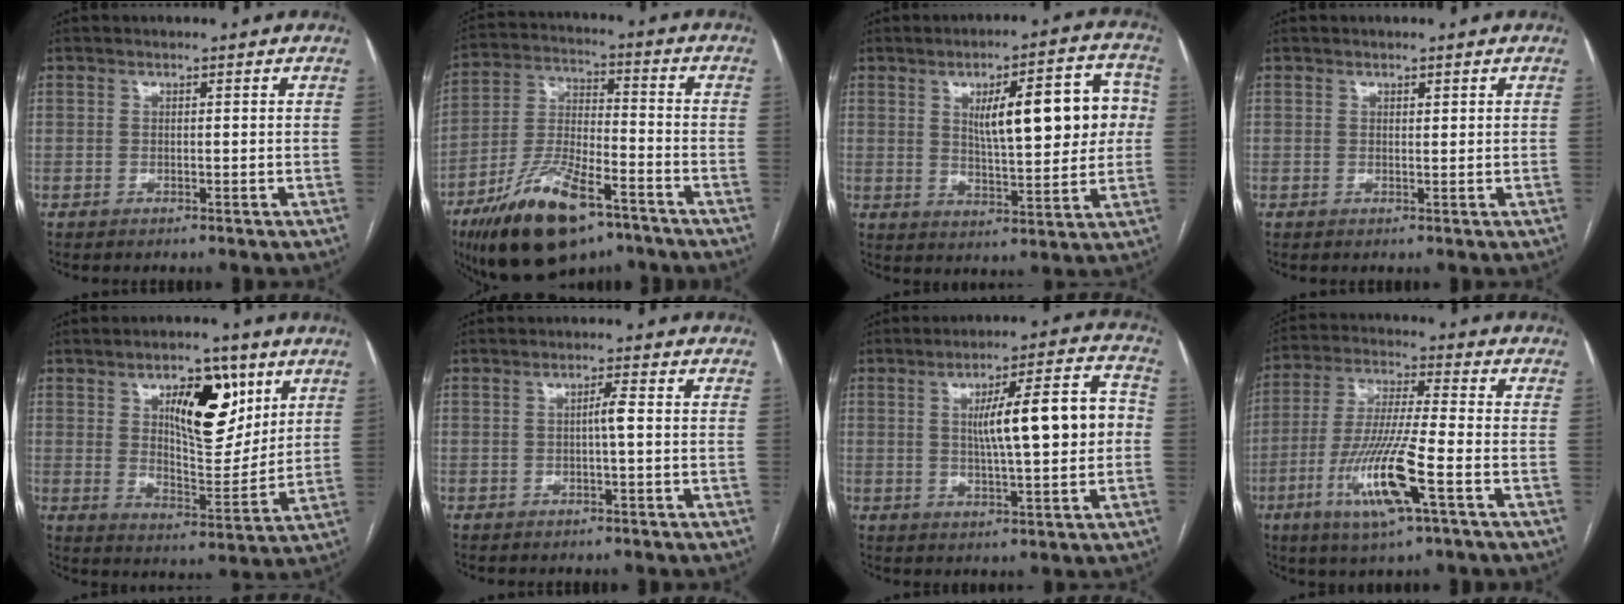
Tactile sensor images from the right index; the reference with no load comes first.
{"total": 17.2, "force": [-10.8, 5.4, 12.2], "torque": [-0.255, -0.014, -0.187]}
{"total": 14.3, "force": [2.8, 3.9, 13.5], "torque": [-0.183, 0.028, 0.044]}
{"total": 0.6, "force": [0.4, 0.3, 0.4], "torque": [-0.006, -0.002, 0.006]}
{"total": 12.6, "force": [5.5, 5.2, 10.0], "torque": [-0.151, 0.003, 0.094]}
{"total": 2.0, "force": [-0.2, -0.1, 1.9], "torque": [-0.032, 0.002, -0.002]}
{"total": 12.7, "force": [0.7, 2.1, 12.5], "torque": [-0.186, 0.031, 0.013]}
{"total": 13.8, "force": [-5.3, 0.8, 12.7], "torque": [-0.260, -0.018, -0.097]}